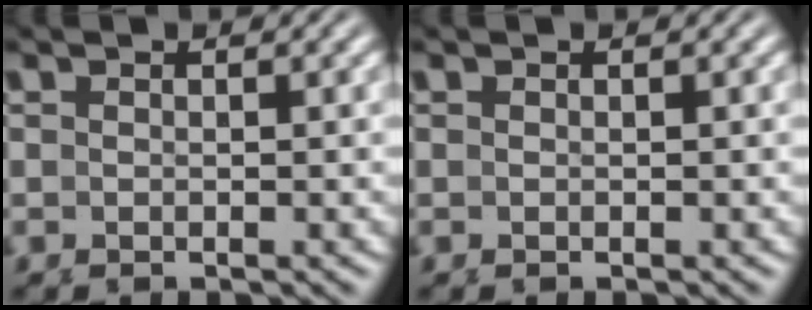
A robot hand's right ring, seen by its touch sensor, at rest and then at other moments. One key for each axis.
{"total": 0.0}